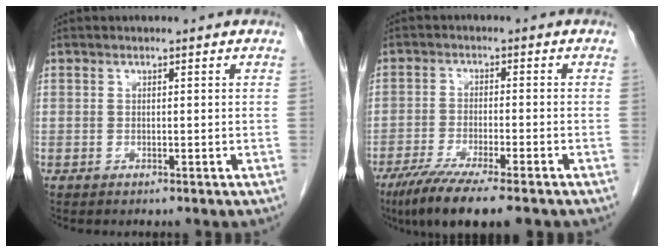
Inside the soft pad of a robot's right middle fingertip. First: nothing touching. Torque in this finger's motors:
{"motor_torque": [1.22, -0.92, 0.19, 0.12]}